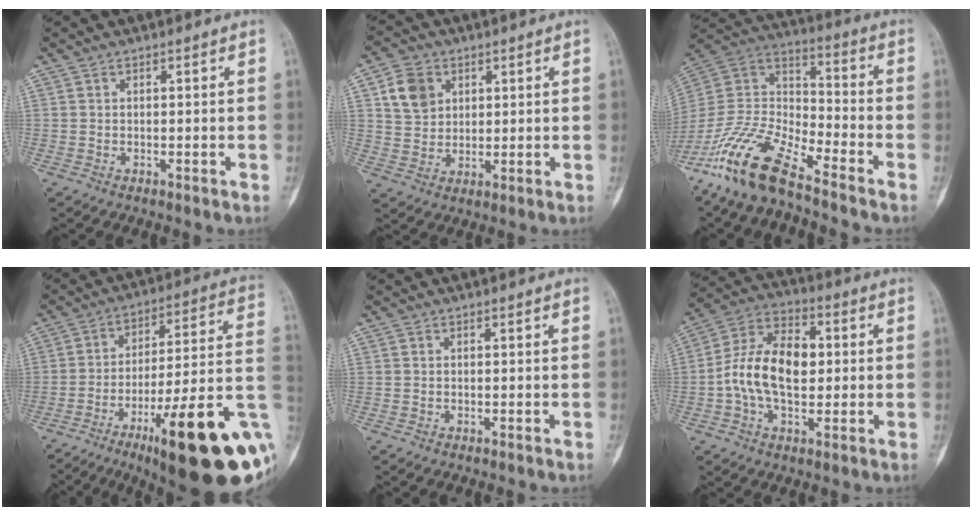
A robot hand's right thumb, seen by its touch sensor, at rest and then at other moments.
{"total": 7.8, "force": [2.9, 6.2, 3.6], "torque": [-0.039, -0.006, 0.059]}
{"total": 17.0, "force": [-12.8, 5.1, 10.0], "torque": [-0.194, 0.067, -0.251]}
{"total": 27.8, "force": [-10.2, 6.3, 25.1], "torque": [-0.285, 0.046, -0.147]}
{"total": 0.0}
{"total": 14.4, "force": [-0.1, 9.0, 11.3], "torque": [-0.189, 0.030, -0.010]}